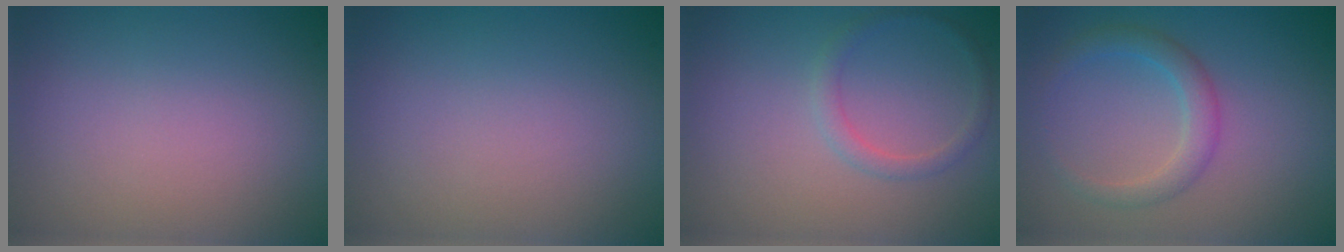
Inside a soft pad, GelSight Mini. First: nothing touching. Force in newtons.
{"total": 0.0}
{"total": 1.3, "press": 1.3, "slide": 0.1}
{"total": 2.4, "press": 2.4, "slide": 0.2}